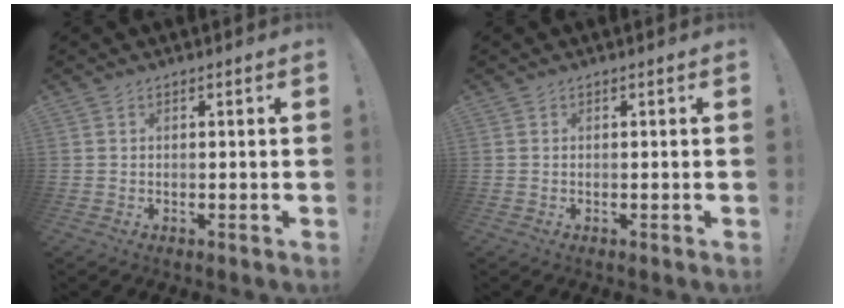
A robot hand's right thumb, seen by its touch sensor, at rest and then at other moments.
{"total": 0.0}